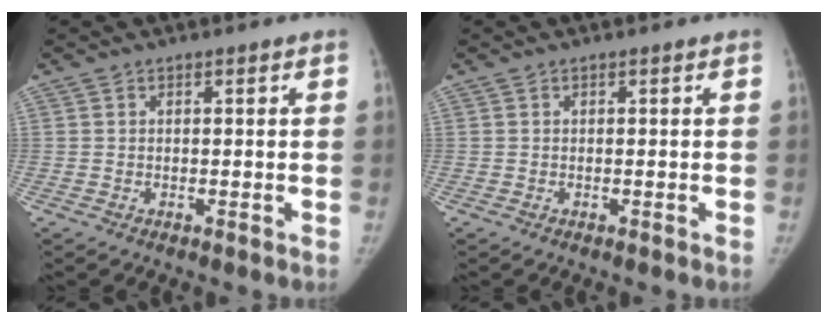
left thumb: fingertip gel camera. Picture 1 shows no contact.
{"total": 0.0}